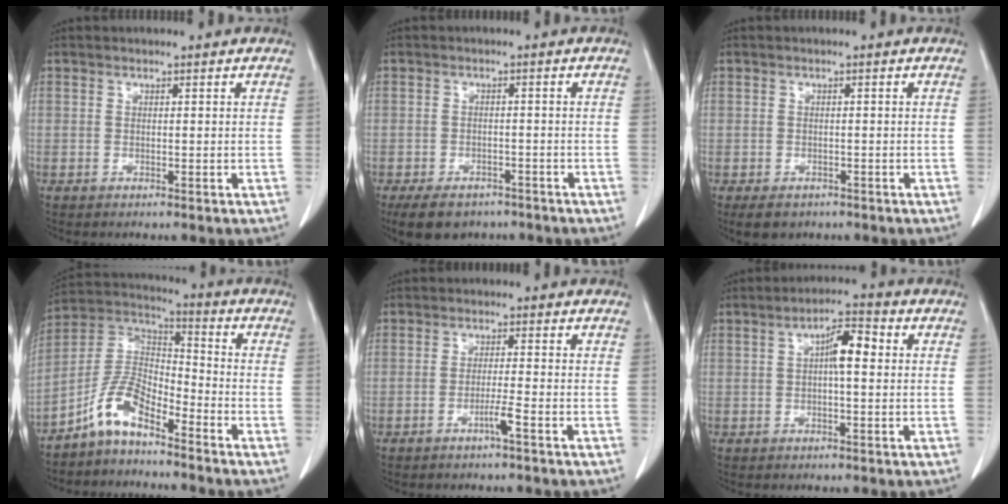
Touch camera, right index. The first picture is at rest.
{"total": 7.2, "force": [-5.3, 4.2, 2.4], "torque": [-0.030, 0.002, -0.079]}
{"total": 3.5, "force": [-2.3, 2.4, 1.2], "torque": [-0.011, -0.001, -0.028]}
{"total": 8.3, "force": [-6.0, 3.0, 4.9], "torque": [-0.107, 0.026, -0.125]}
{"total": 2.5, "force": [-1.5, -0.5, 2.0], "torque": [-0.038, -0.002, -0.030]}
{"total": 5.5, "force": [0.9, 1.3, 5.3], "torque": [-0.088, 0.019, 0.011]}